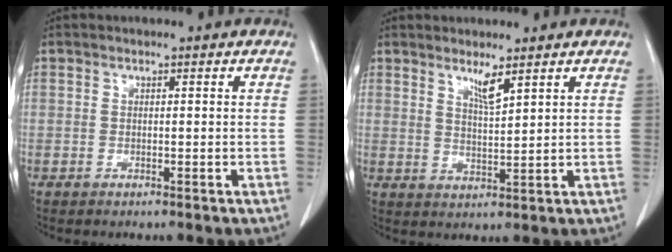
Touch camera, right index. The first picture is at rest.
{"total": 3.3, "force": [2.4, -0.1, 2.3], "torque": [-0.045, -0.013, 0.047]}